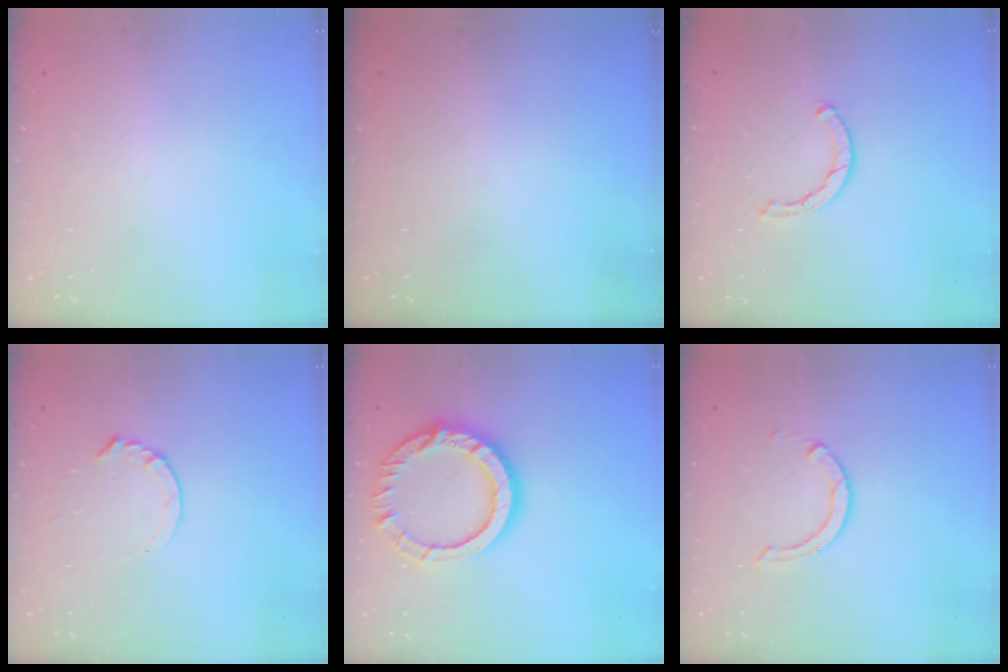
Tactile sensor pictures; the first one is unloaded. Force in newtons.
{"total": 0.0}
{"total": 1.6, "press": 1.6, "slide": 0.1}
{"total": 4.2, "press": 4.2, "slide": 0.5}
{"total": 15.1, "press": 15.0, "slide": 1.5}
{"total": 2.9, "press": 2.9, "slide": 0.4}